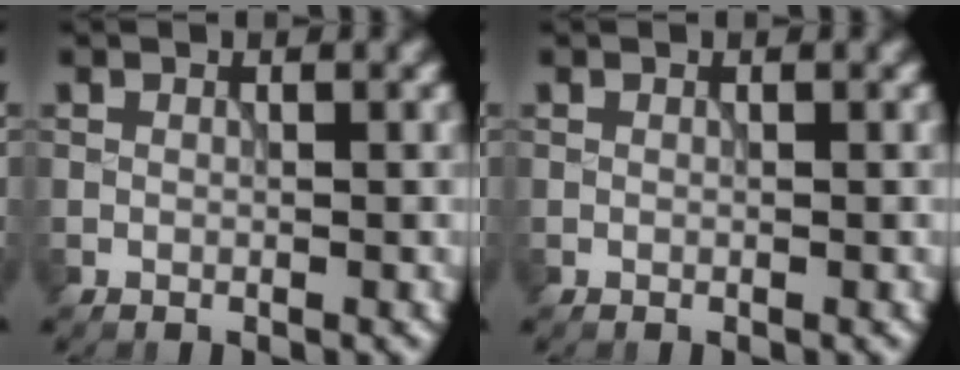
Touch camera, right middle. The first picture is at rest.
{"total": 0.0}